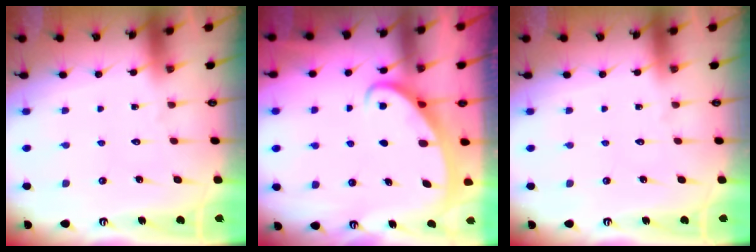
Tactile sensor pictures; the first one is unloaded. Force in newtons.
{"total": 2.4, "press": 2.4, "slide": 0.4}
{"total": 0.0}